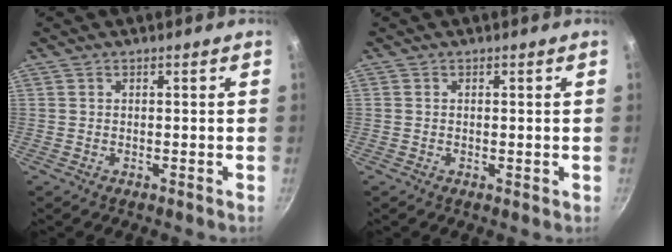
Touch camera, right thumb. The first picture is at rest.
{"total": 0.6, "force": [0.0, 0.3, 0.6], "torque": [-0.008, -0.001, -0.002]}